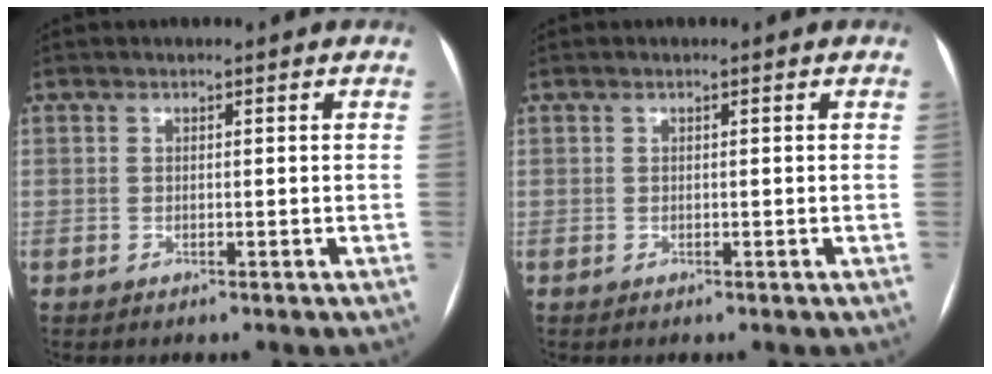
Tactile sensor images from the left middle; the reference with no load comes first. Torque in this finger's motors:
{"motor_torque": [-0.13, 0.01, -0.06, -0.04]}